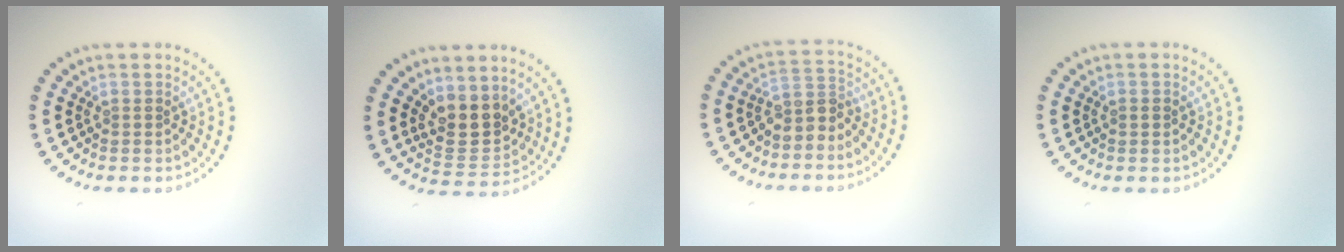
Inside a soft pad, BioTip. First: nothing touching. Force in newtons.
{"total": 3.8, "press": 3.4, "slide": 1.6}
{"total": 2.5, "press": 1.9, "slide": 1.6}
{"total": 0.8, "press": 0.8, "slide": 0.2}